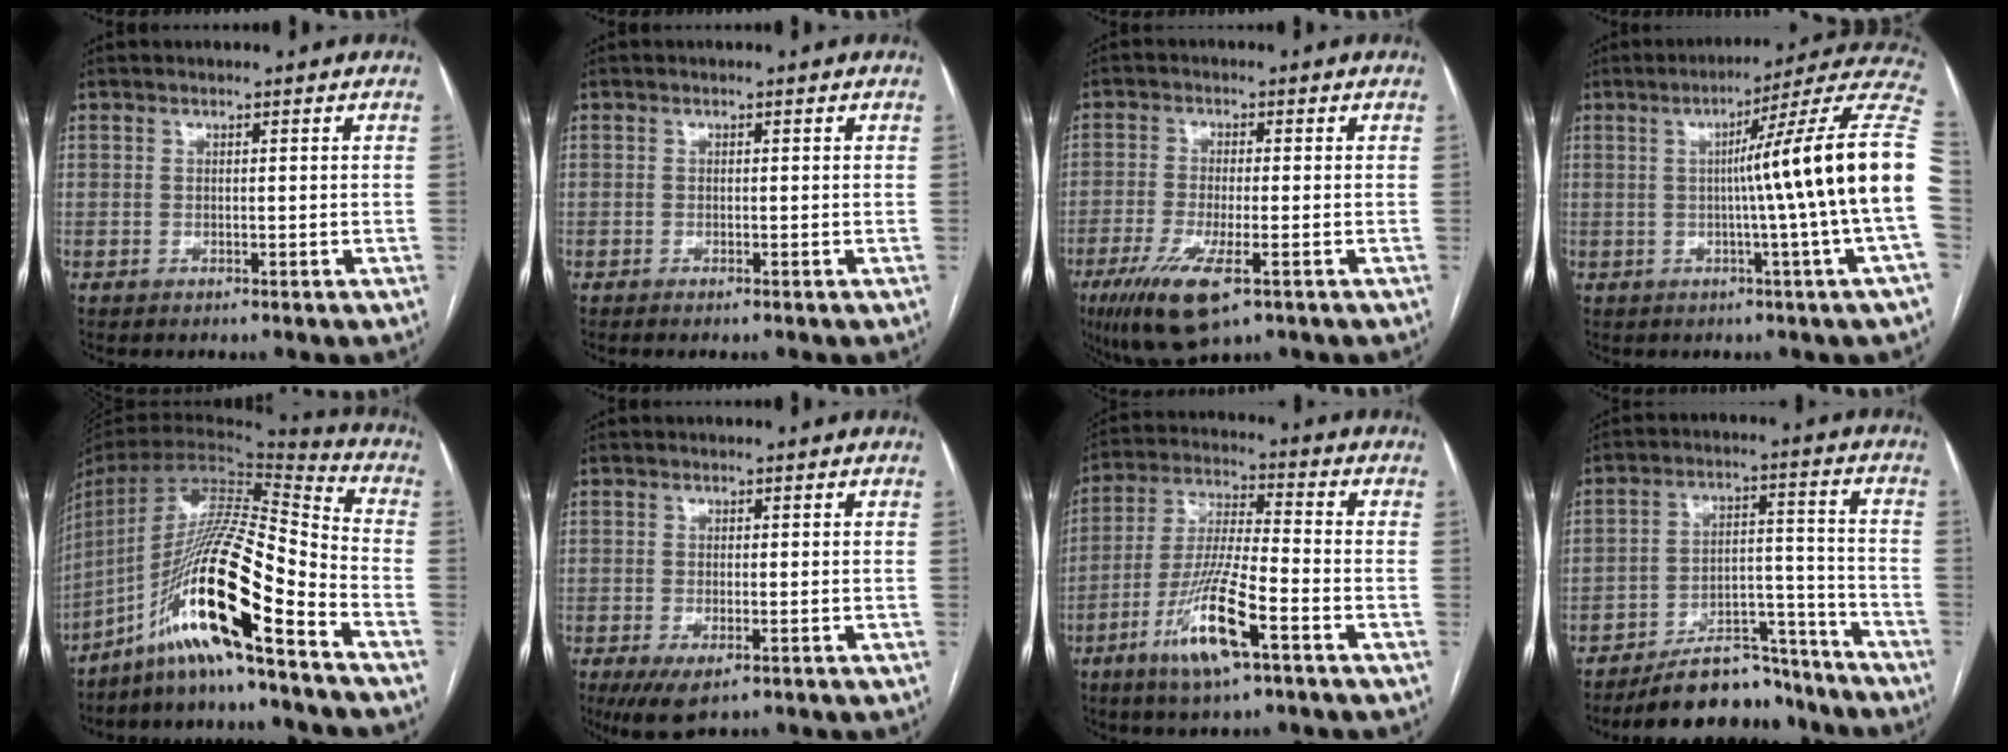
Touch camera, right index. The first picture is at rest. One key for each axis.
{"total": 0.6, "fx": -0.5, "fy": -0.1, "fz": 0.4, "tx": -0.009, "ty": -0.001, "tz": -0.010}
{"total": 9.6, "fx": -4.8, "fy": 2.1, "fz": 8.1, "tx": -0.158, "ty": -0.027, "tz": -0.079}
{"total": 18.4, "fx": -0.2, "fy": -3.1, "fz": 18.2, "tx": -0.207, "ty": 0.014, "tz": -0.017}
{"total": 19.4, "fx": -11.7, "fy": 0.2, "fz": 15.4, "tx": -0.315, "ty": -0.007, "tz": -0.221}
{"total": 4.5, "fx": -2.3, "fy": 1.5, "fz": 3.5, "tx": -0.062, "ty": -0.011, "tz": -0.029}
{"total": 12.8, "fx": -6.3, "fy": 1.4, "fz": 11.1, "tx": -0.226, "ty": -0.015, "tz": -0.116}
{"total": 13.6, "fx": -12.5, "fy": 4.2, "fz": 3.5, "tx": -0.033, "ty": 0.049, "tz": -0.195}